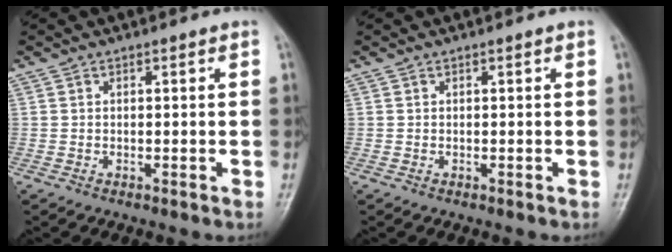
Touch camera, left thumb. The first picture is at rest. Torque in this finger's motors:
{"motor_torque": [0.00, 0.00, -0.12, -0.09, 0.00]}